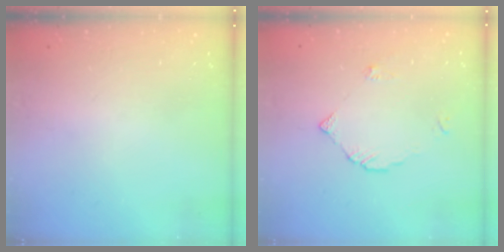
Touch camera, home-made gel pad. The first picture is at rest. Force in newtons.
{"total": 3.3, "press": 3.2, "slide": 0.4}